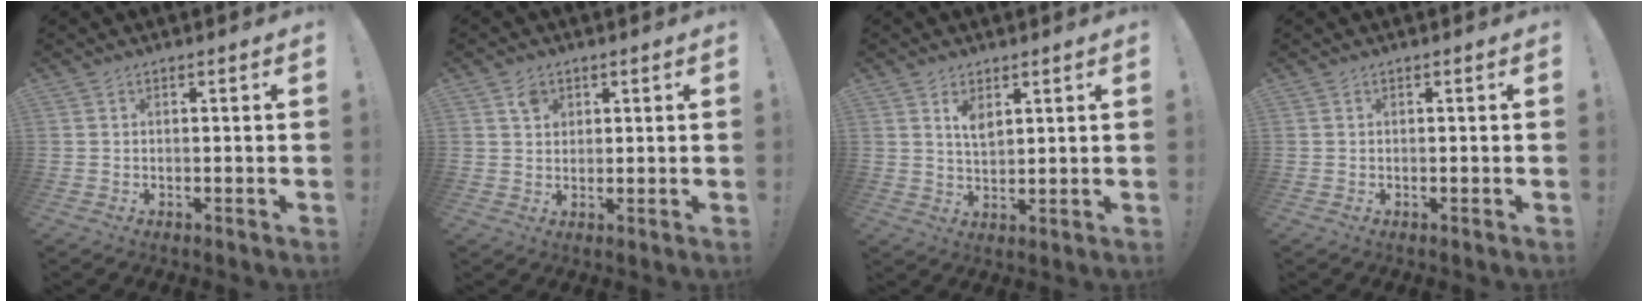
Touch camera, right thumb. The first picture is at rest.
{"total": 3.6, "force": [1.9, 2.8, 1.2], "torque": [-0.015, -0.002, 0.034]}
{"total": 4.9, "force": [2.9, 2.5, 3.0], "torque": [-0.044, -0.018, 0.049]}
{"total": 0.0}